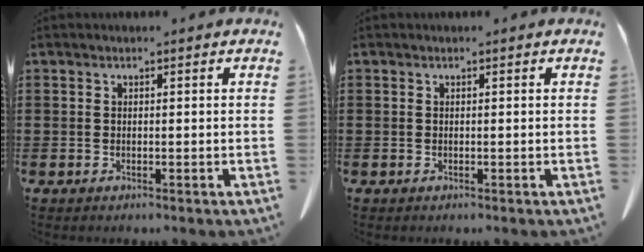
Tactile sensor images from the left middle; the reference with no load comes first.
{"total": 0.0}